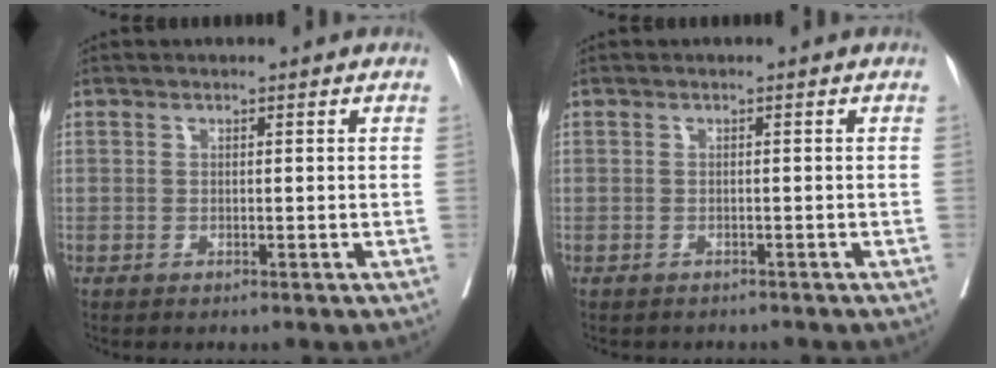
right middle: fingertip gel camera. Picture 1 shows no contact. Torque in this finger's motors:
{"motor_torque": [0.46, -0.45, 0.01, -0.02]}